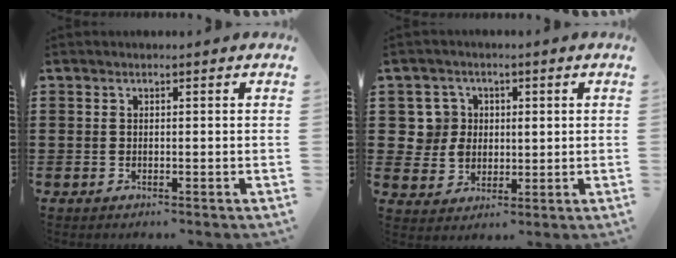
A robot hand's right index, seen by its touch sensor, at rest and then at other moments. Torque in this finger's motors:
{"motor_torque": [0.34, 0.05, 0.15, 0.04]}